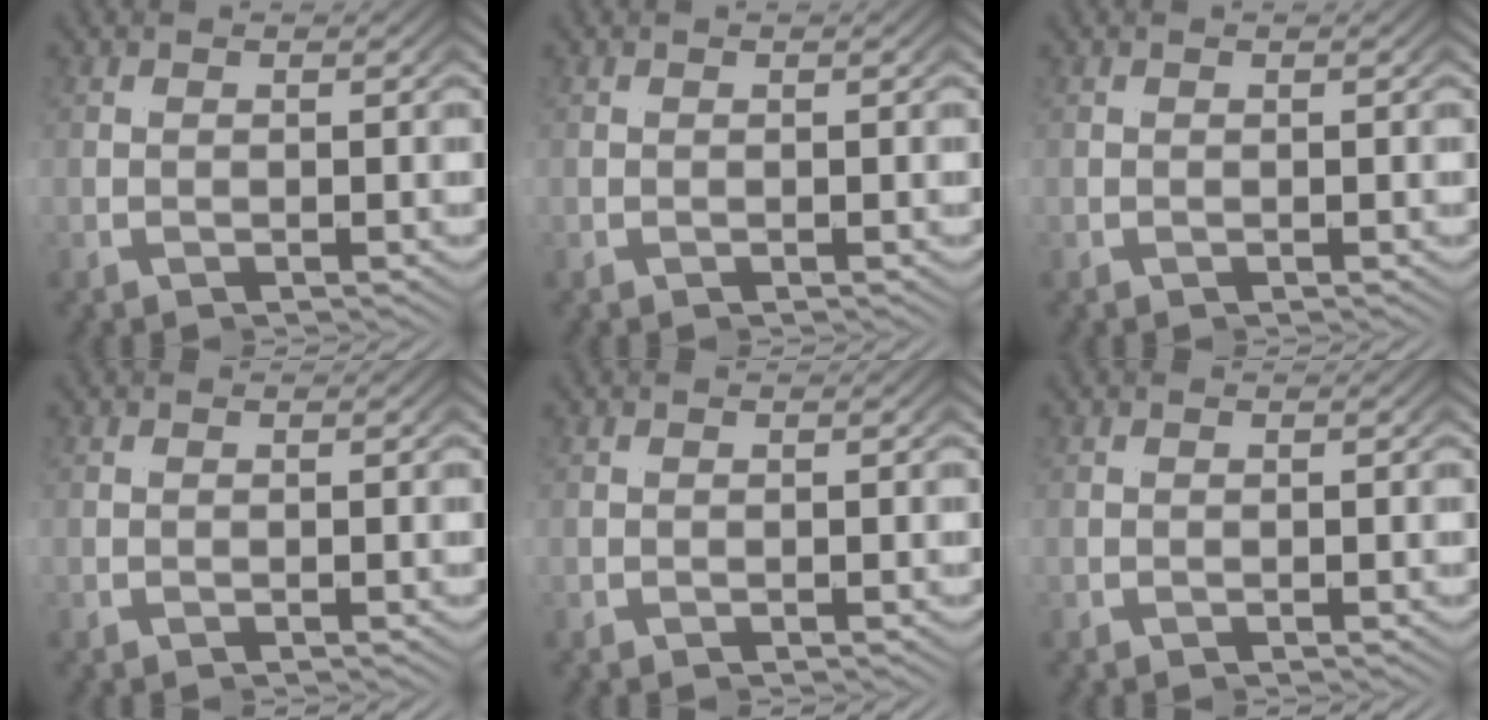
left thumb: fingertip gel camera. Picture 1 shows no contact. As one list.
[{"total": 0.0}, {"total": 0.0}, {"total": 0.0}, {"total": 0.0}, {"total": 0.0}]